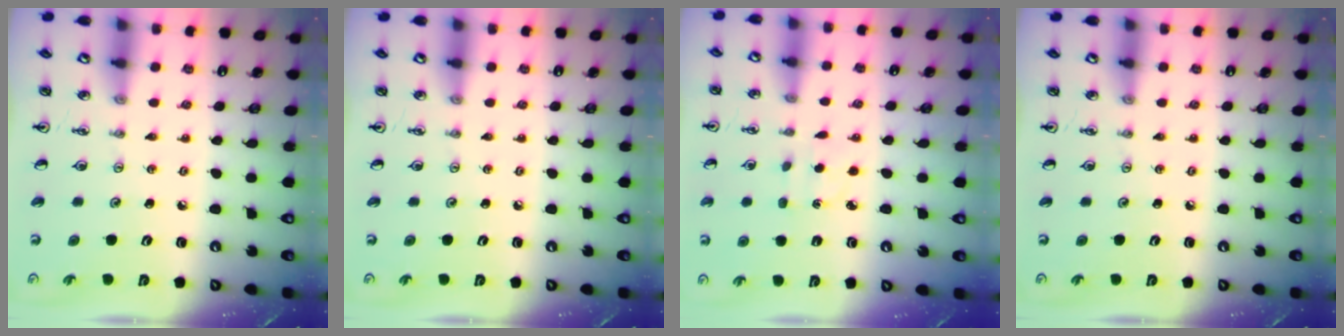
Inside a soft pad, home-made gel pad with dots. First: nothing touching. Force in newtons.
{"total": 0.0}
{"total": 1.6, "press": 1.5, "slide": 0.5}
{"total": 0.0}